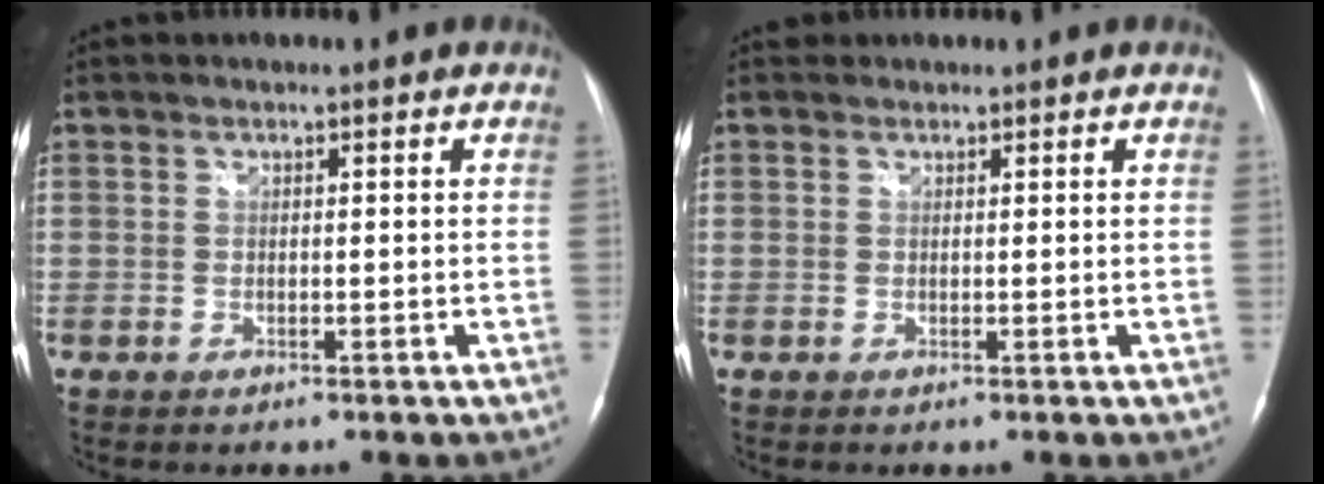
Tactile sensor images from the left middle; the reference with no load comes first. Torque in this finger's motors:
{"motor_torque": [0.03, 0.00, -0.02, 0.01]}